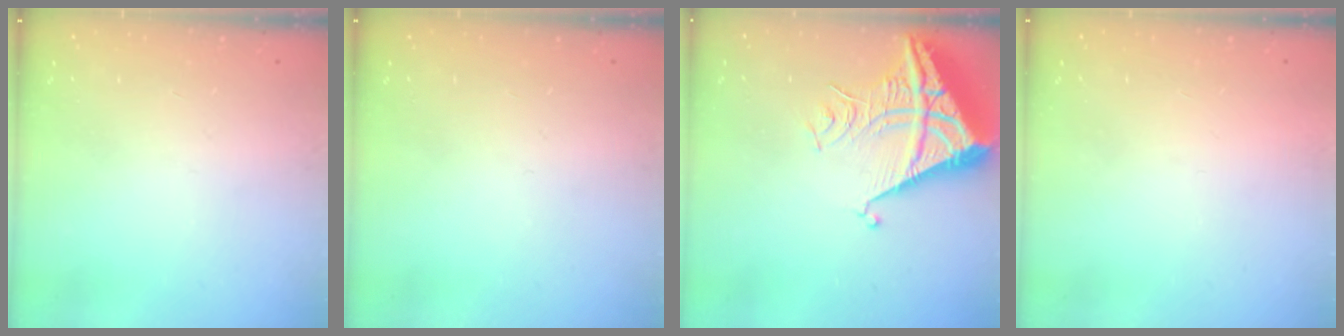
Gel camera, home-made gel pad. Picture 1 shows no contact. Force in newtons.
{"total": 0.0}
{"total": 7.8, "press": 7.8, "slide": 0.7}
{"total": 1.6, "press": 1.6, "slide": 0.1}